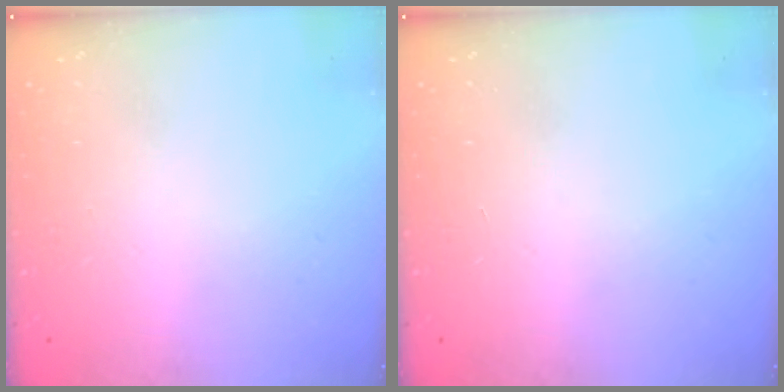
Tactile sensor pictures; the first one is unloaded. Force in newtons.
{"total": 0.0}